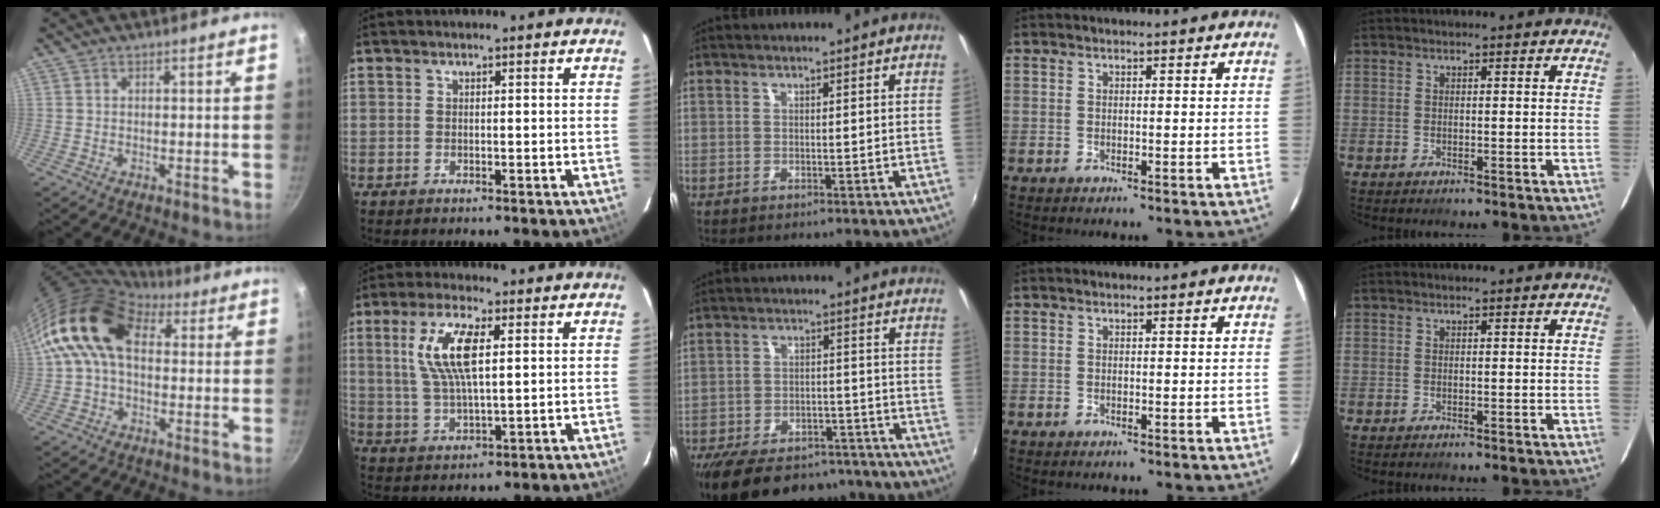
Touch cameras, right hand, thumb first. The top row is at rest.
{"thumb": {"total": 15.7, "force": [3.1, 10.8, 11.0], "torque": [-0.183, 0.025, 0.034]}, "index": {"total": 10.3, "force": [3.0, 3.3, 9.3], "torque": [-0.188, 0.006, 0.063]}, "middle": {"total": 18.3, "force": [-14.6, 8.2, 7.3], "torque": [-0.157, 0.011, -0.195]}}